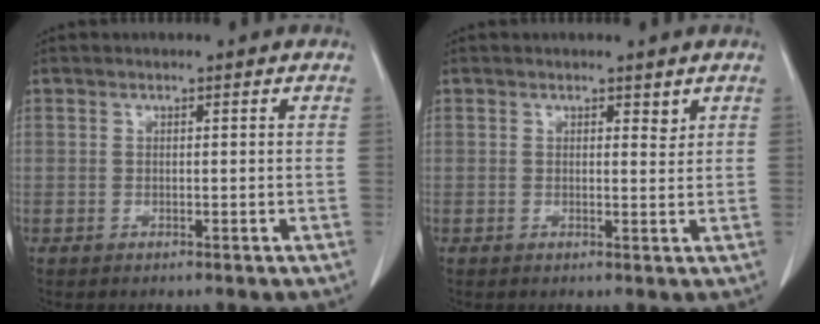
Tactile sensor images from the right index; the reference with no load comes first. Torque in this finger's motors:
{"motor_torque": [-0.08, 0.01, 0.04, -0.01]}